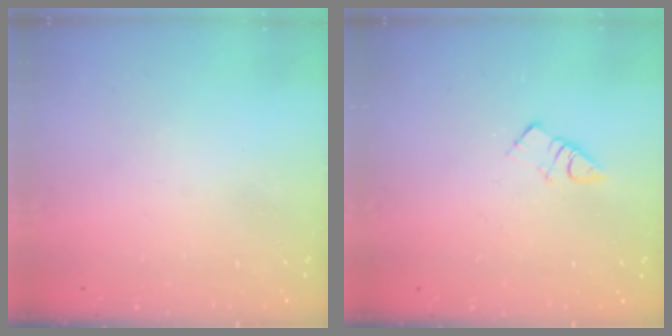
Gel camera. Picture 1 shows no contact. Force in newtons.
{"total": 4.0, "press": 4.0, "slide": 0.4}